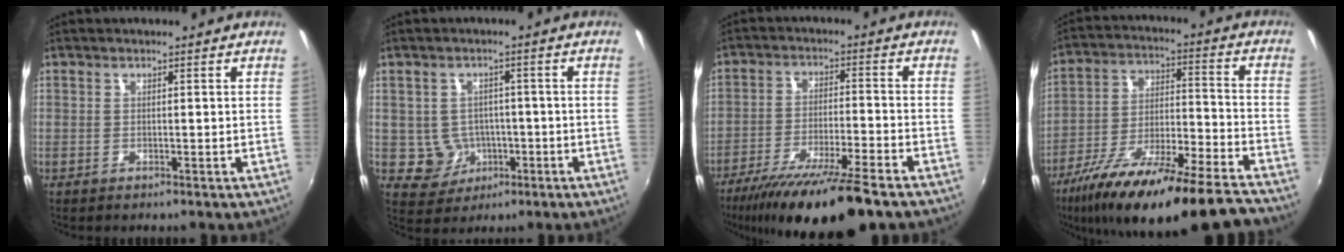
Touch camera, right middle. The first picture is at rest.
{"total": 5.8, "force": [-1.3, 5.5, 1.2], "torque": [-0.038, 0.012, -0.003]}
{"total": 16.8, "force": [-13.0, 1.4, 10.6], "torque": [-0.203, -0.044, -0.214]}
{"total": 23.4, "force": [-18.9, 2.4, 13.6], "torque": [-0.235, -0.045, -0.304]}